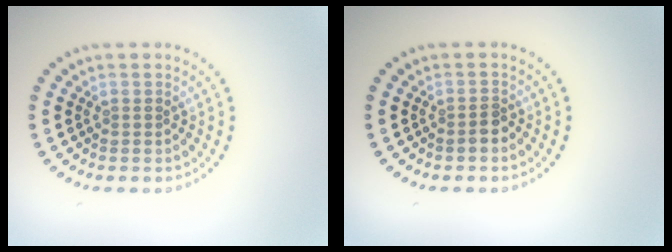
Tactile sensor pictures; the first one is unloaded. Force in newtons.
{"total": 1.4, "press": 1.1, "slide": 0.8}